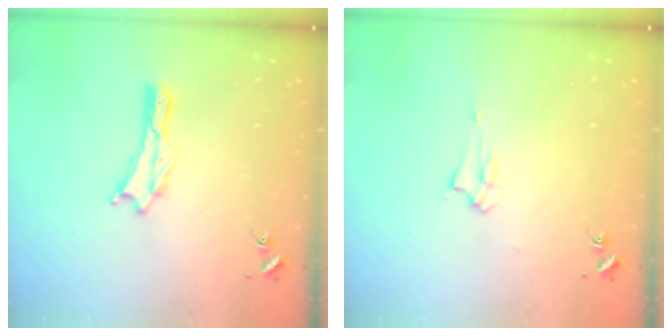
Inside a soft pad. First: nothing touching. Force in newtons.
{"total": 2.1, "press": 2.1, "slide": 0.2}